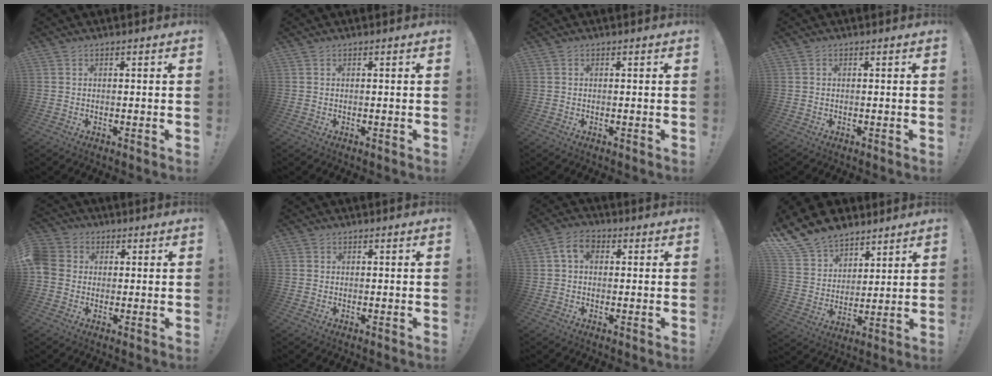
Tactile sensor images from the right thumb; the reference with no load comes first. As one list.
[{"total": 0.0}, {"total": 0.0}, {"total": 0.0}, {"total": 5.9, "force": [-0.2, 5.5, 2.3], "torque": [-0.048, 0.013, -0.004]}, {"total": 0.9, "force": [0.2, 0.8, 0.0], "torque": [-0.004, 0.003, 0.005]}, {"total": 6.1, "force": [1.5, 4.1, 4.1], "torque": [-0.075, 0.005, 0.027]}, {"total": 14.9, "force": [11.8, 8.1, 4.0], "torque": [-0.090, -0.083, 0.226]}]